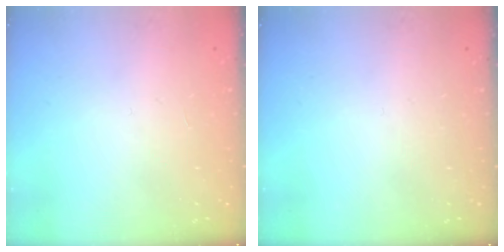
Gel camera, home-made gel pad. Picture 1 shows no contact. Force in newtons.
{"total": 0.0}